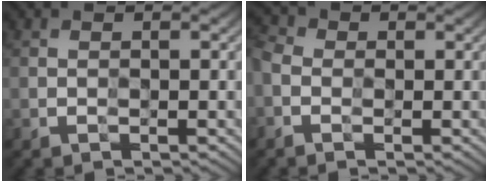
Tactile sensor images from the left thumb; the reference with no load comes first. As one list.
[{"total": 4.6, "force": [-1.2, 3.1, 3.2], "torque": [-0.067, -0.005, -0.024]}]